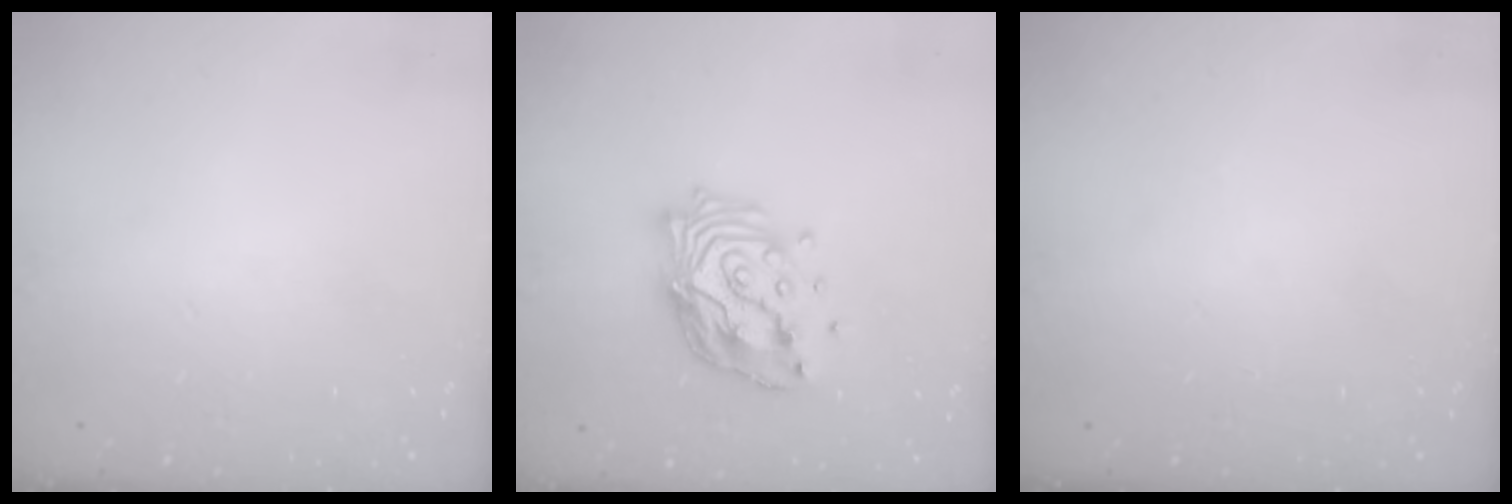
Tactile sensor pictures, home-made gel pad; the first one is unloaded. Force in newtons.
{"total": 14.8, "press": 14.8, "slide": 1.2}
{"total": 0.0}